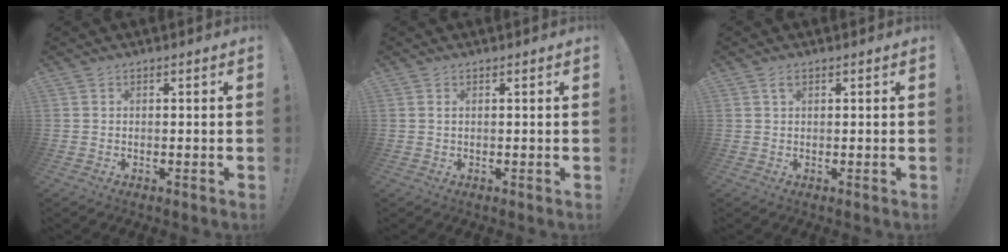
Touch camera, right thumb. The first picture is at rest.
{"total": 0.7, "force": [0.3, 0.1, 0.6], "torque": [-0.010, 0.001, 0.004]}
{"total": 1.6, "force": [0.9, 0.6, 1.1], "torque": [-0.016, -0.001, 0.015]}